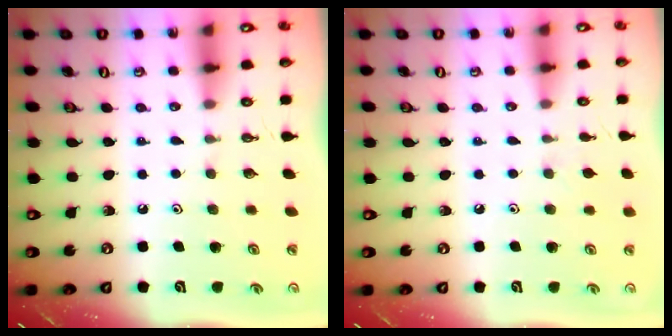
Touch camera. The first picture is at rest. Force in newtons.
{"total": 2.9, "press": 2.8, "slide": 0.6}